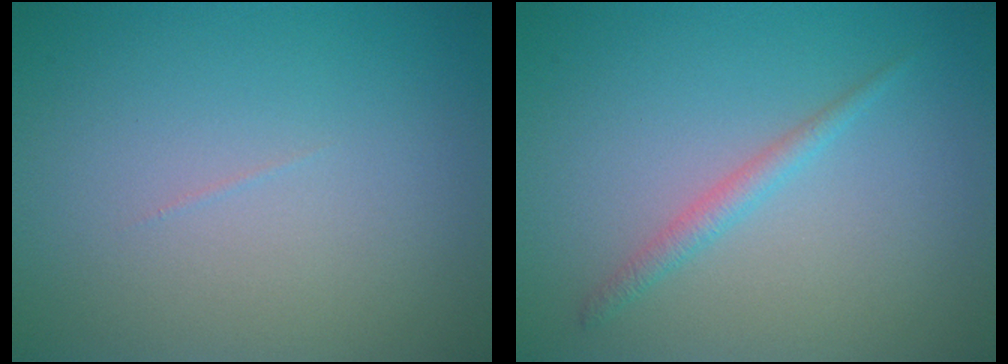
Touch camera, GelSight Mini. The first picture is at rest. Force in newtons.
{"total": 1.4, "press": 1.4, "slide": 0.1}